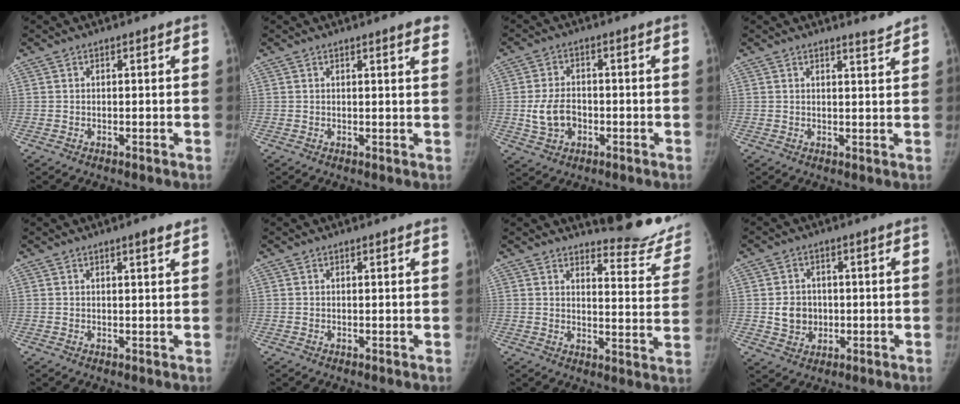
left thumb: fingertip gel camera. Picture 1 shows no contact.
{"total": 4.0, "force": [3.0, 0.4, 2.7], "torque": [-0.021, -0.006, 0.028]}
{"total": 6.5, "force": [-1.2, 4.7, 4.3], "torque": [-0.076, 0.012, -0.020]}
{"total": 2.1, "force": [2.0, -0.2, 0.5], "torque": [-0.003, -0.023, 0.030]}
{"total": 2.5, "force": [1.8, 0.2, 1.7], "torque": [-0.025, -0.010, 0.025]}
{"total": 1.2, "force": [1.1, 0.0, 0.5], "torque": [-0.009, 0.000, 0.013]}
{"total": 14.0, "force": [13.4, 2.8, 3.0], "torque": [-0.002, -0.148, 0.145]}
{"total": 5.7, "force": [-0.1, 5.1, 2.6], "torque": [-0.021, 0.002, 0.003]}